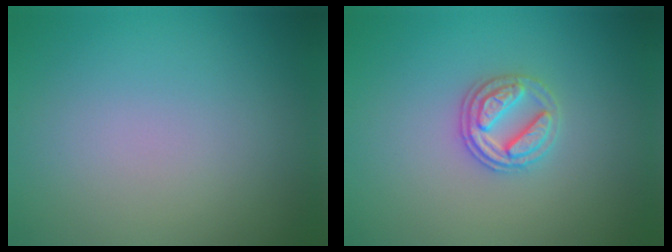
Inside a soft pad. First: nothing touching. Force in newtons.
{"total": 2.9, "press": 2.8, "slide": 0.9}